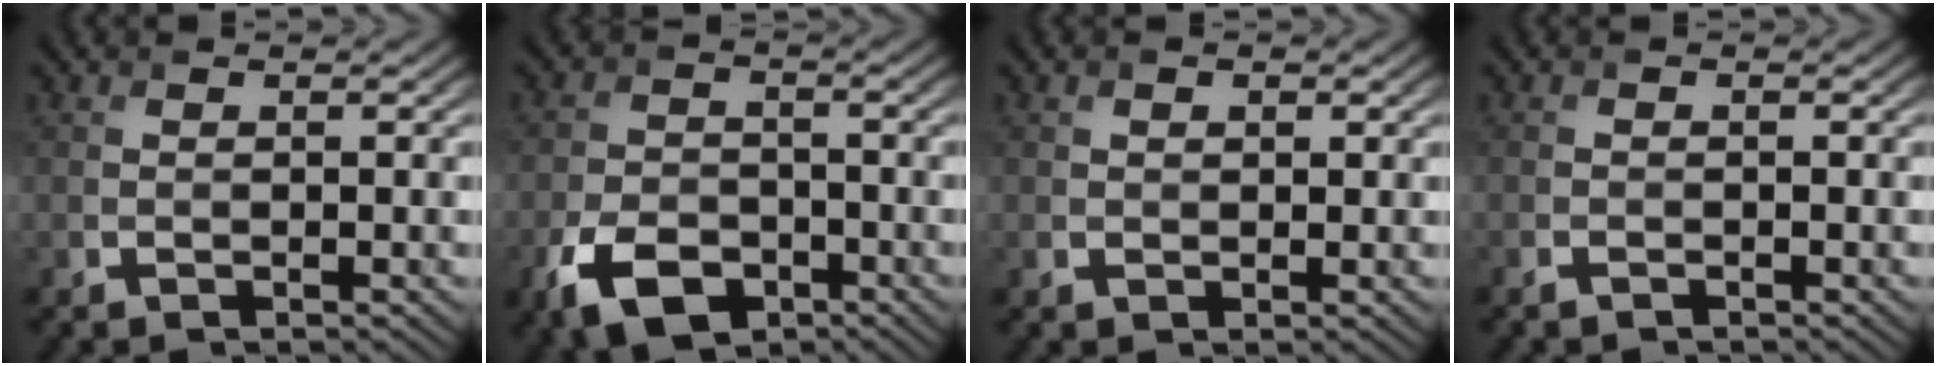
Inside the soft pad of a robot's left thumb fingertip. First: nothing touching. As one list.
[{"total": 7.9, "force": [-4.3, 4.9, 4.6], "torque": [-0.101, -0.013, -0.078]}, {"total": 1.1, "force": [0.5, 0.7, 0.6], "torque": [-0.013, 0.000, 0.010]}, {"total": 1.1, "force": [-1.0, 0.4, 0.4], "torque": [-0.010, -0.004, -0.021]}]